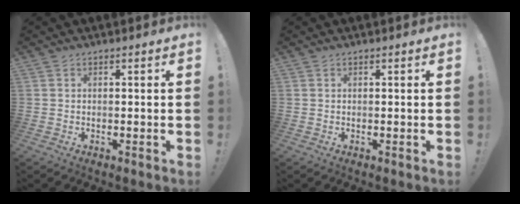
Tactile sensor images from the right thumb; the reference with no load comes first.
{"total": 0.0}